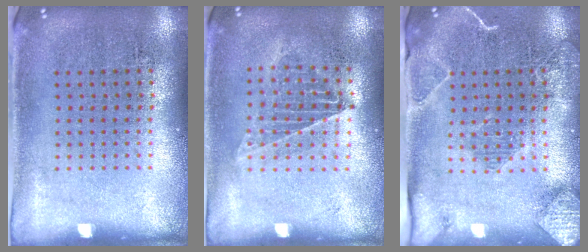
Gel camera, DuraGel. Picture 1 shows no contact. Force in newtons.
{"total": 1.1, "press": 1.0, "slide": 0.2}
{"total": 2.0, "press": 2.0, "slide": 0.4}